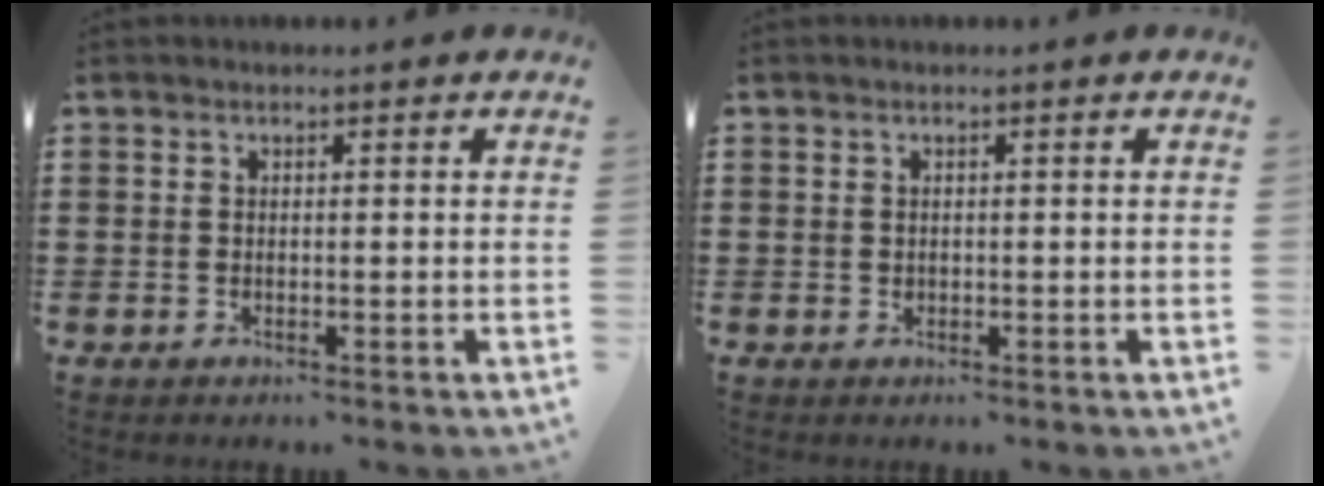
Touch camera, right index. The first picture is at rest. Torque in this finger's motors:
{"motor_torque": [2.14, 0.00, 0.04, 0.01]}